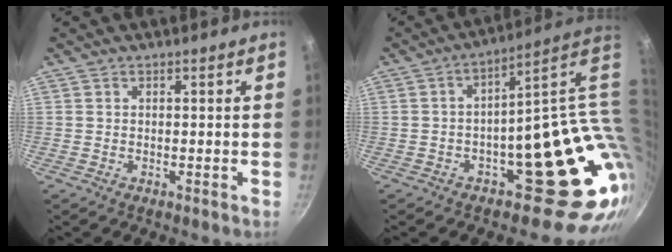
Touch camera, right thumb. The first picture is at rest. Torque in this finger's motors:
{"motor_torque": [2.53, 1.68, 1.81, -0.96, 0.36]}